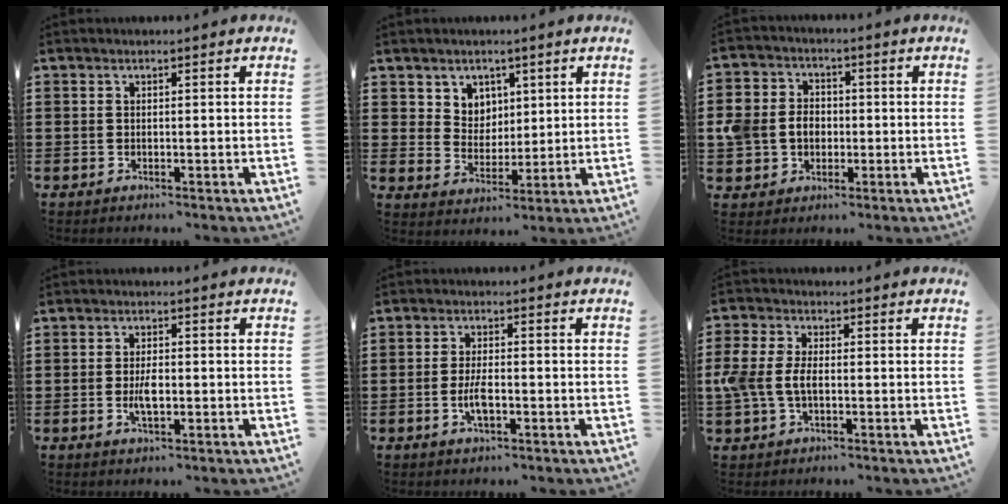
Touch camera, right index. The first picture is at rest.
{"total": 4.9, "force": [2.9, 3.9, 0.2], "torque": [-0.020, 0.003, 0.051]}
{"total": 6.2, "force": [-0.5, 5.5, 2.9], "torque": [-0.089, 0.011, -0.013]}
{"total": 3.4, "force": [-0.6, 1.2, 3.1], "torque": [-0.063, -0.001, -0.013]}
{"total": 4.7, "force": [-1.3, 1.7, 4.2], "torque": [-0.092, -0.002, -0.029]}
{"total": 4.9, "force": [-0.8, 2.8, 3.9], "torque": [-0.109, -0.008, -0.024]}